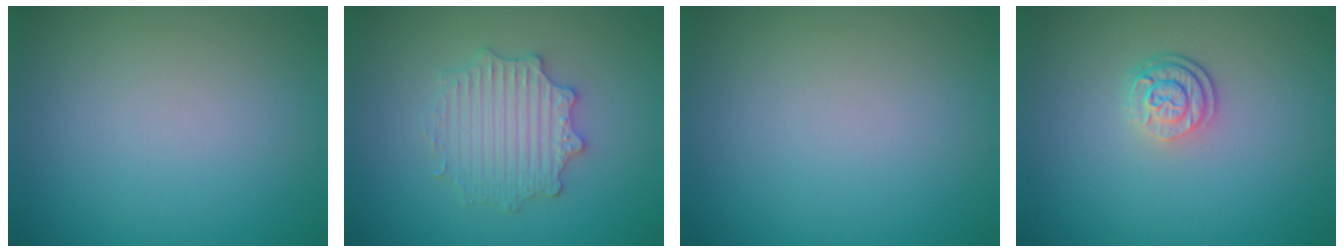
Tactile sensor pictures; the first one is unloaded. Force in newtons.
{"total": 3.1, "press": 3.1, "slide": 0.6}
{"total": 0.0}
{"total": 2.6, "press": 2.0, "slide": 1.6}